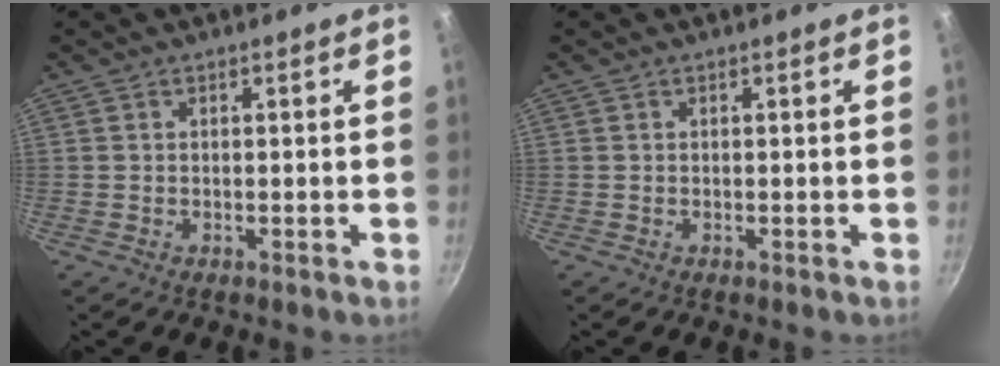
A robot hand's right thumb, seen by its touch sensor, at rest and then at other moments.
{"total": 0.0}